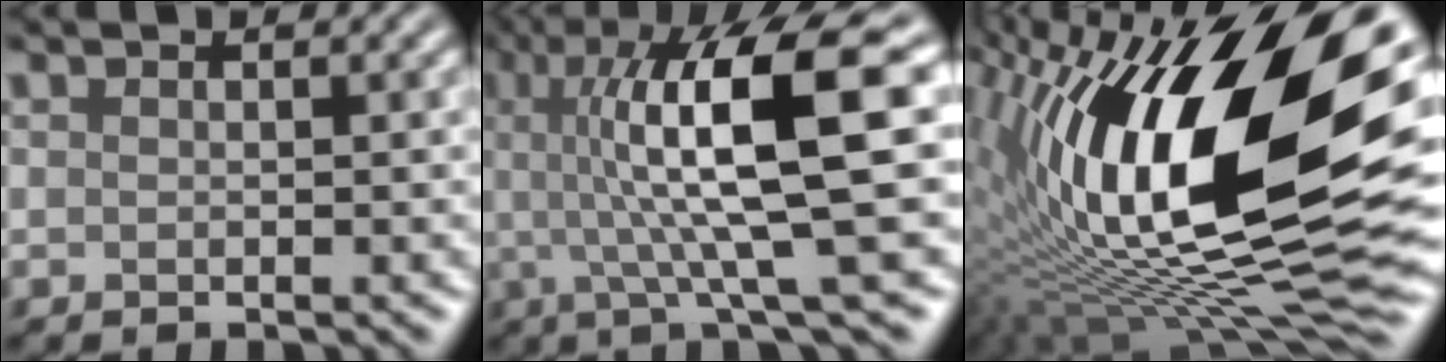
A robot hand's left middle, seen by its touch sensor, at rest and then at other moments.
{"total": 11.4, "force": [0.8, 2.3, 11.2], "torque": [-0.173, 0.006, 0.025]}
{"total": 19.8, "force": [2.6, 8.5, 17.8], "torque": [-0.296, 0.011, 0.042]}